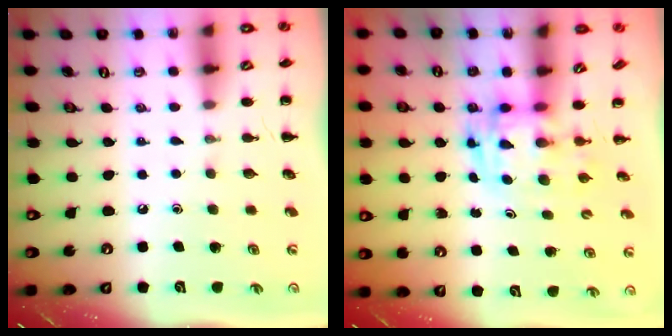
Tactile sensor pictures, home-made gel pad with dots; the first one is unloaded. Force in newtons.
{"total": 2.9, "press": 2.8, "slide": 0.5}